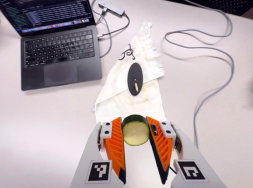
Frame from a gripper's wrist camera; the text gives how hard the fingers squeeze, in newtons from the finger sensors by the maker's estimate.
{"total": 12.4, "left": 12.3, "right": 12.4}